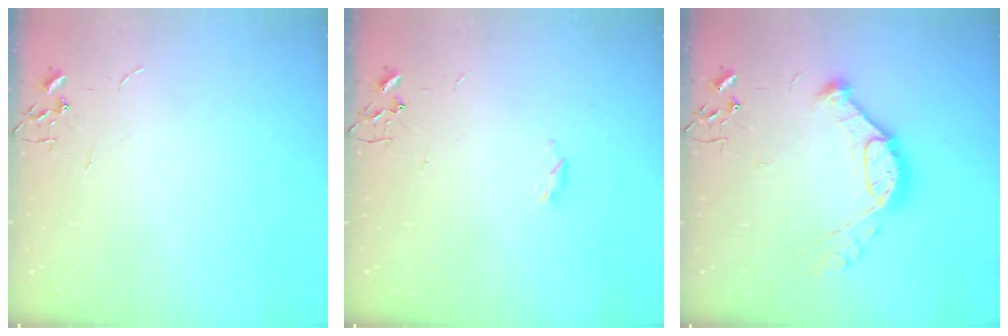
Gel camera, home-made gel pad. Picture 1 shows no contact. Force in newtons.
{"total": 3.3, "press": 3.2, "slide": 0.5}
{"total": 14.2, "press": 14.1, "slide": 0.9}